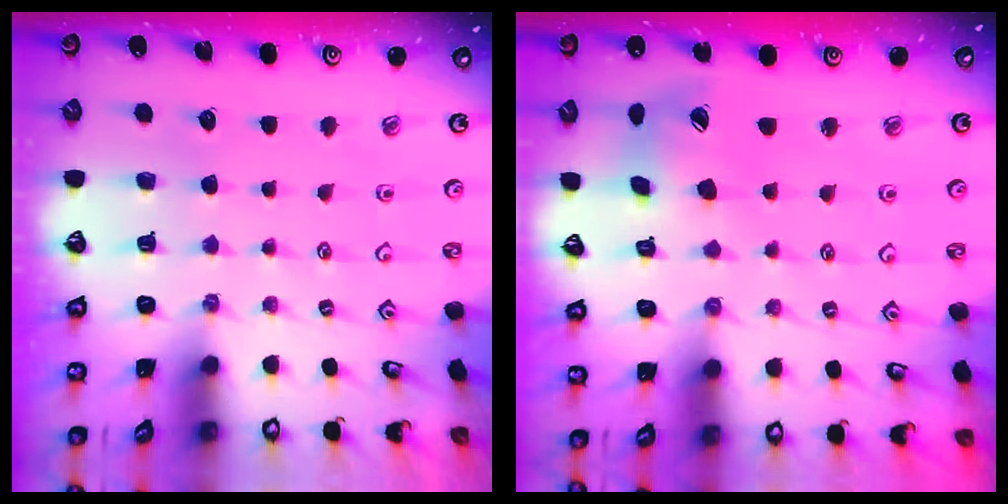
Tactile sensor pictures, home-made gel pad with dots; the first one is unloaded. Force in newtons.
{"total": 11.5, "press": 11.4, "slide": 1.5}